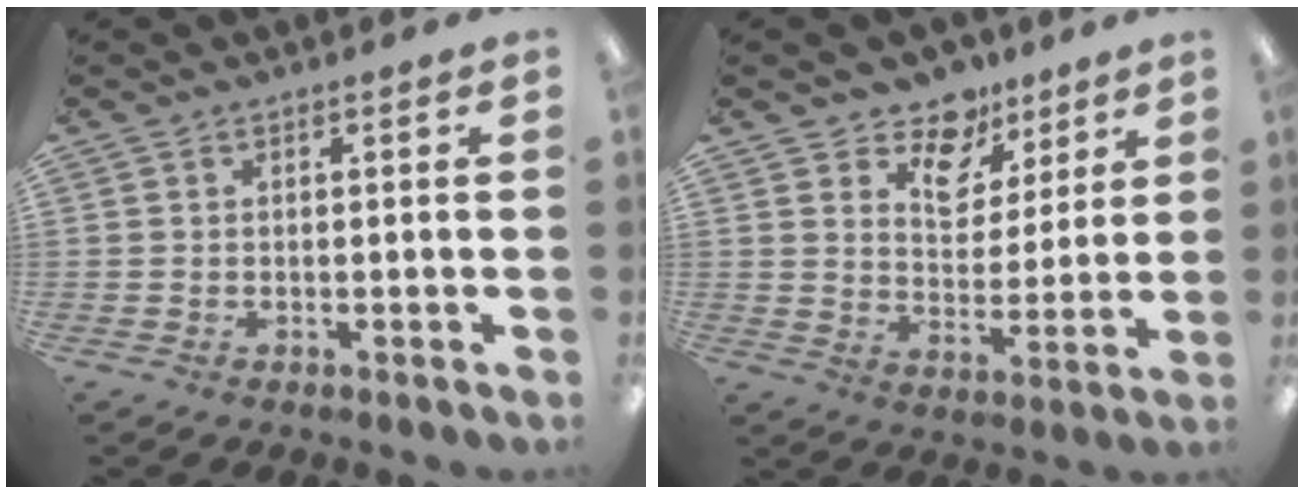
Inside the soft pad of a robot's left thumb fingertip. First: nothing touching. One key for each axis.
{"total": 11.1, "fx": 8.1, "fy": 6.9, "fz": 3.2, "tx": -0.055, "ty": -0.050, "tz": 0.151}